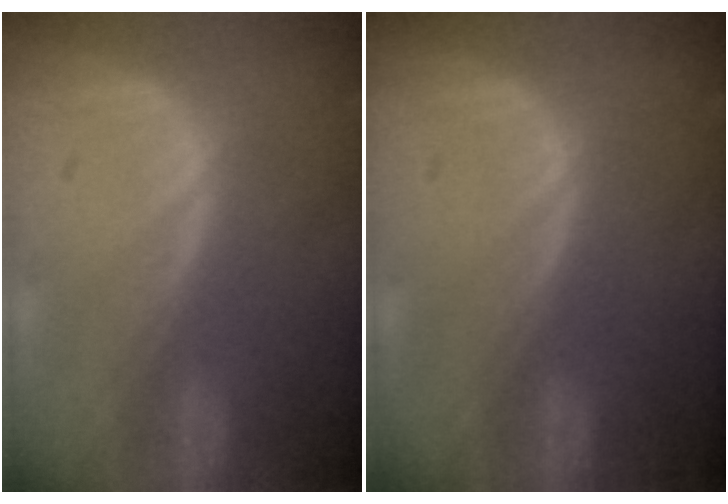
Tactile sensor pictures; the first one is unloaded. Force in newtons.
{"total": 0.0}